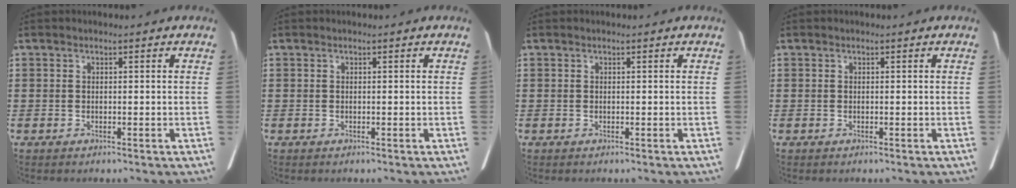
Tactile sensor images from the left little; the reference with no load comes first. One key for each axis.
{"total": 0.0}
{"total": 0.0}
{"total": 0.0}